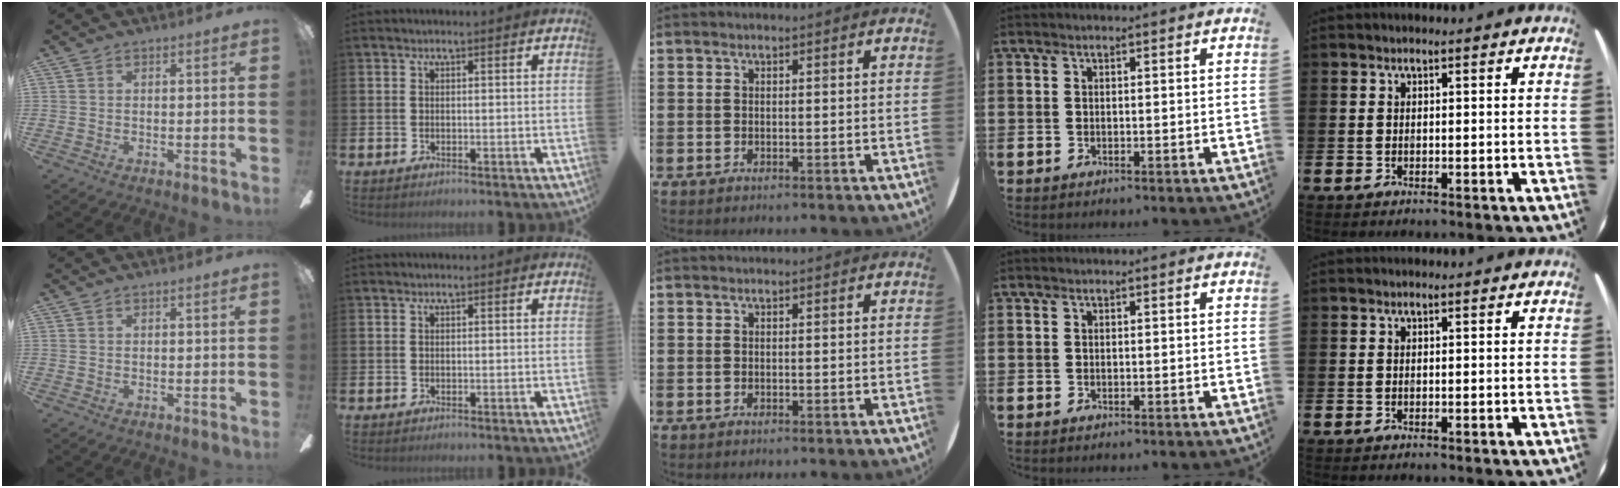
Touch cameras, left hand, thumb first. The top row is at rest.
{}